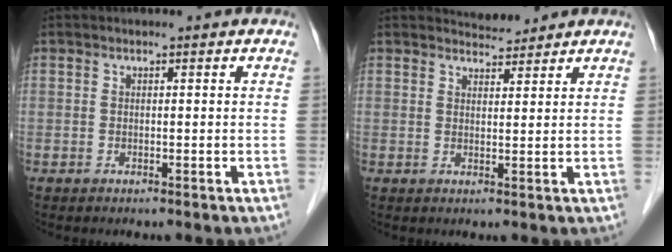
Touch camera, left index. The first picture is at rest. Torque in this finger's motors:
{"motor_torque": [0.31, -0.31, 0.02, 0.00]}